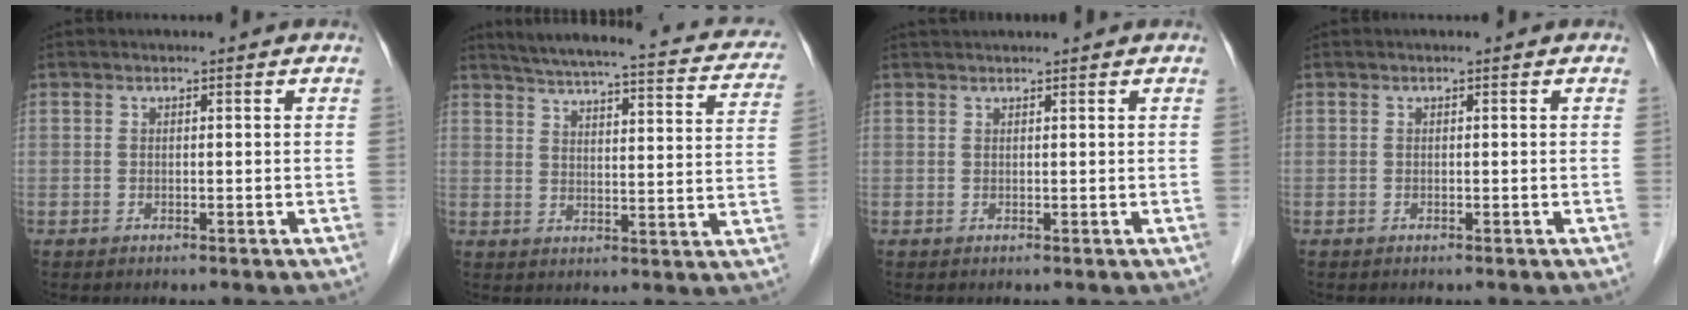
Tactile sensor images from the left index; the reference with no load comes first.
{"total": 24.1, "force": [20.9, 4.5, 11.1], "torque": [-0.158, -0.005, 0.245]}
{"total": 2.8, "force": [2.6, -0.2, 0.9], "torque": [-0.007, 0.029, 0.044]}
{"total": 0.0}